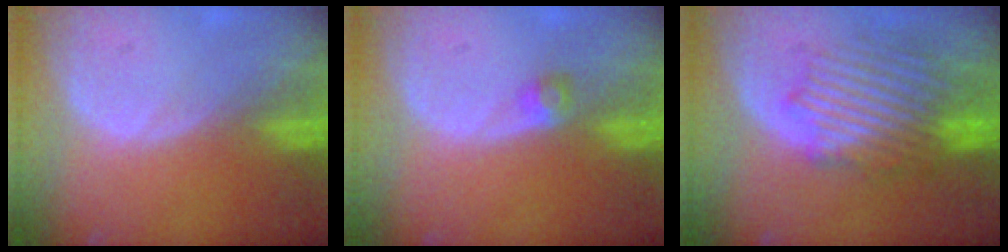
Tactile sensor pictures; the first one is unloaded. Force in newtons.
{"total": 2.0, "press": 1.7, "slide": 1.1}
{"total": 8.9, "press": 8.7, "slide": 1.5}